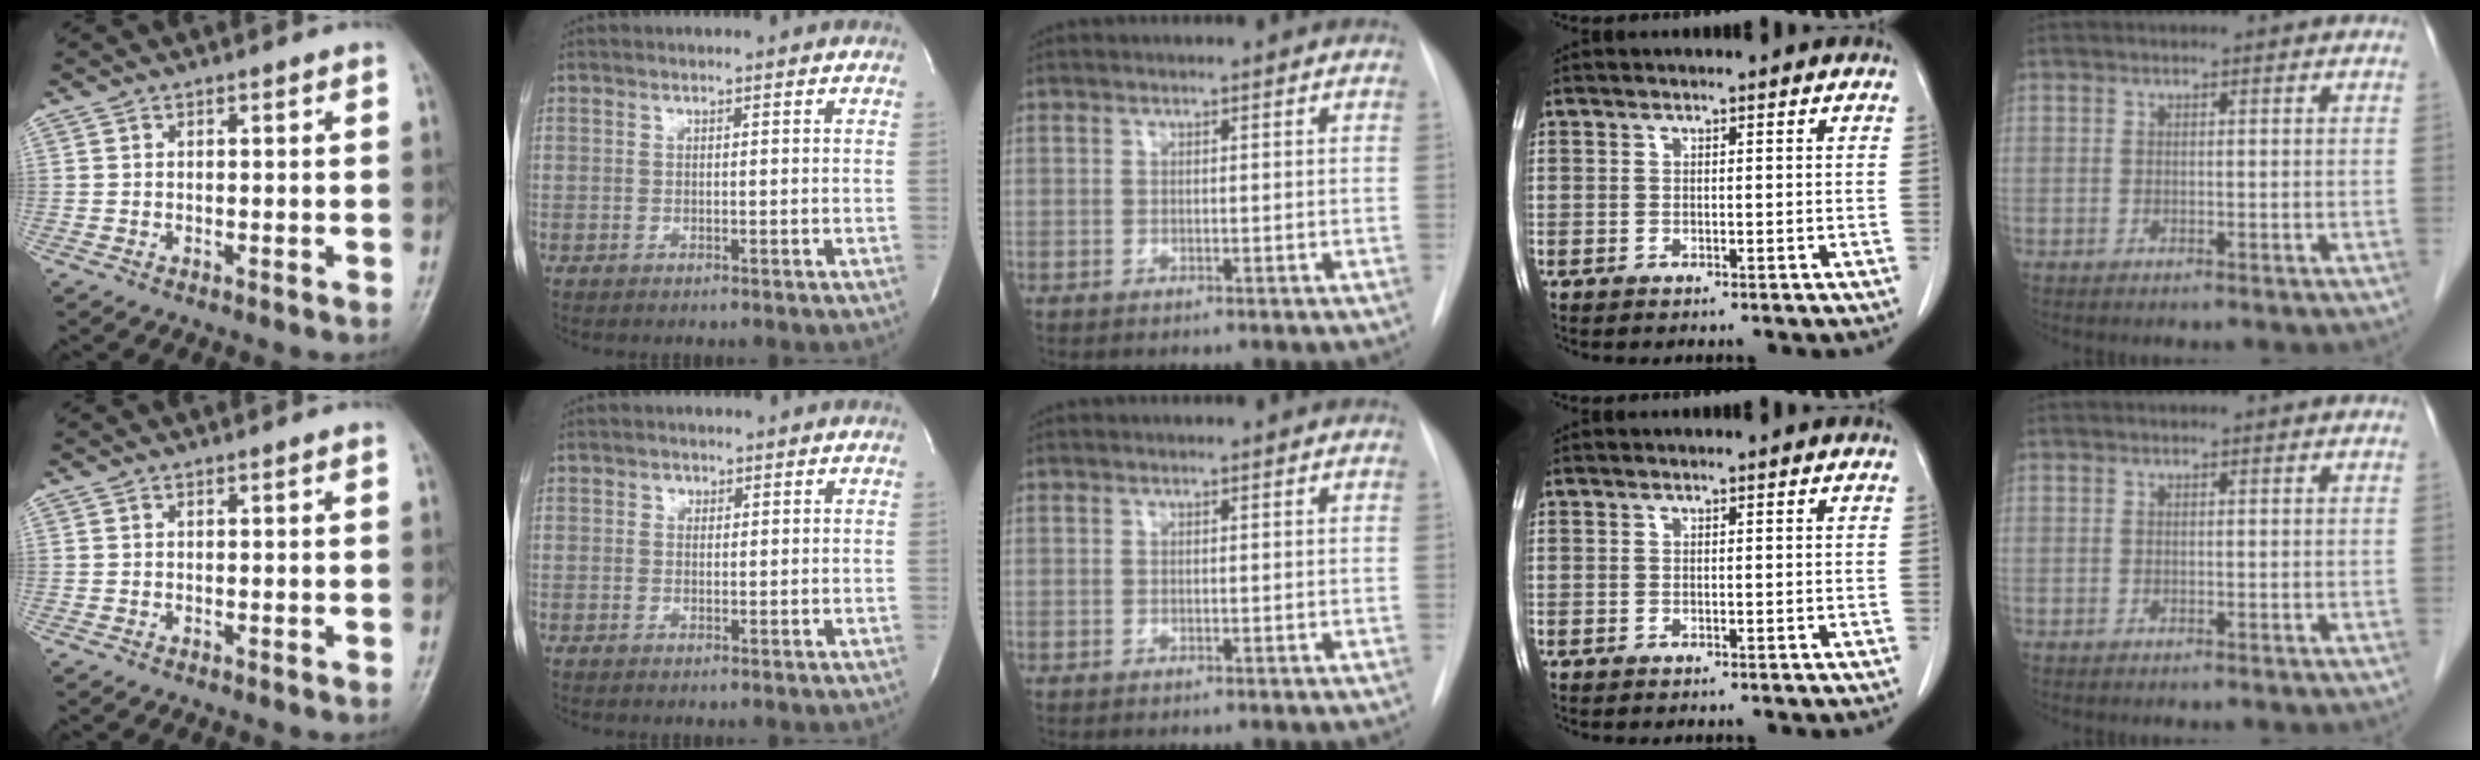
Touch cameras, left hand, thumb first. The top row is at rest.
{"index": {"total": 1.0, "force": [0.5, 0.9, 0.3], "torque": [-0.003, -0.002, 0.005]}}